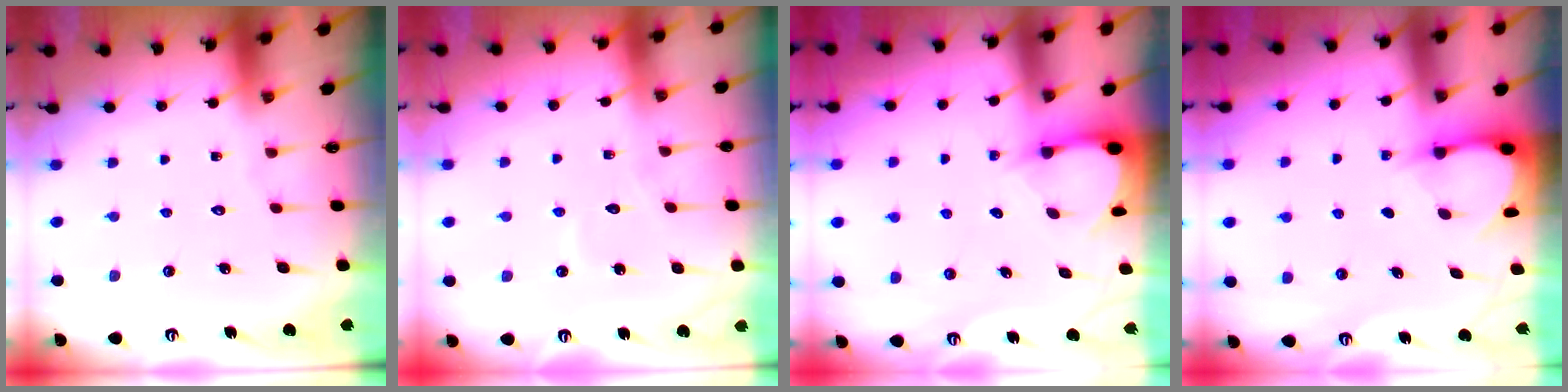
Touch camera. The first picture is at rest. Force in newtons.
{"total": 3.4, "press": 3.3, "slide": 0.3}
{"total": 2.8, "press": 2.8, "slide": 0.2}
{"total": 3.3, "press": 3.3, "slide": 0.4}